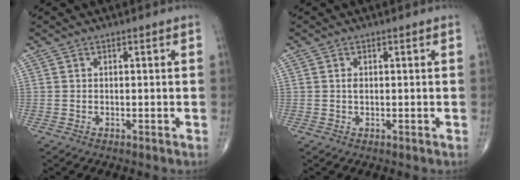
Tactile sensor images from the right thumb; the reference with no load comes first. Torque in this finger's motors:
{"motor_torque": [-0.28, 0.49, 0.13, -0.04, 0.02]}